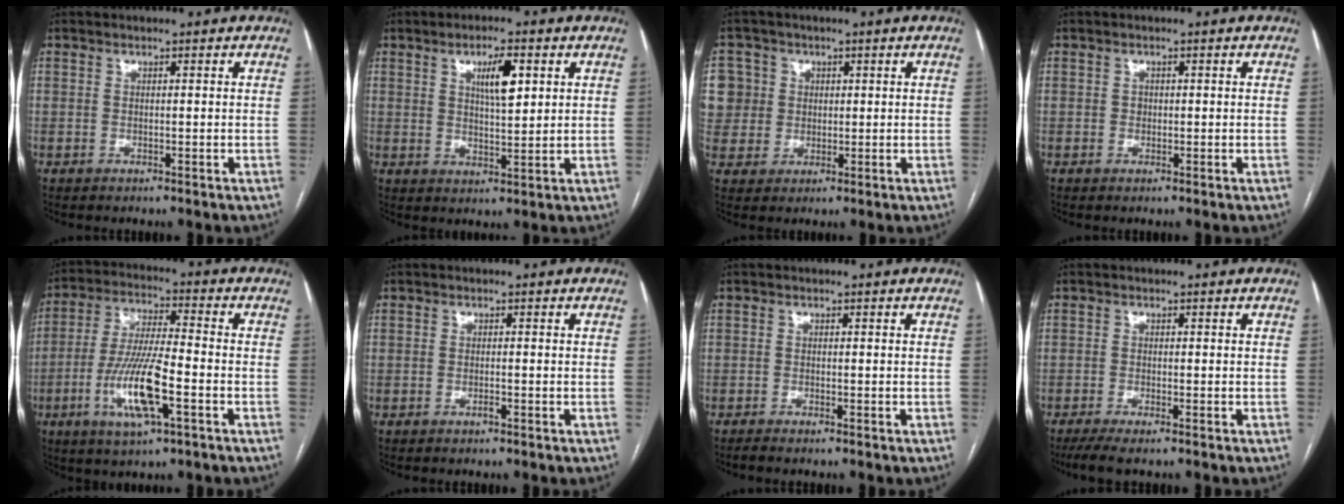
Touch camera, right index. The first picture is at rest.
{"total": 5.9, "force": [2.3, 1.5, 5.2], "torque": [-0.090, 0.002, 0.040]}
{"total": 10.2, "force": [2.2, 9.8, 1.8], "torque": [-0.063, 0.034, 0.057]}
{"total": 0.9, "force": [0.0, 0.8, 0.3], "torque": [-0.004, 0.002, 0.001]}
{"total": 12.4, "force": [-4.3, 1.9, 11.5], "torque": [-0.233, -0.010, -0.077]}
{"total": 0.8, "force": [-0.5, 0.1, 0.6], "torque": [-0.015, -0.001, -0.007]}
{"total": 1.5, "force": [-1.3, 0.1, 0.8], "torque": [-0.016, -0.004, -0.019]}
{"total": 4.4, "force": [-3.3, 0.5, 2.9], "torque": [-0.050, -0.010, -0.056]}